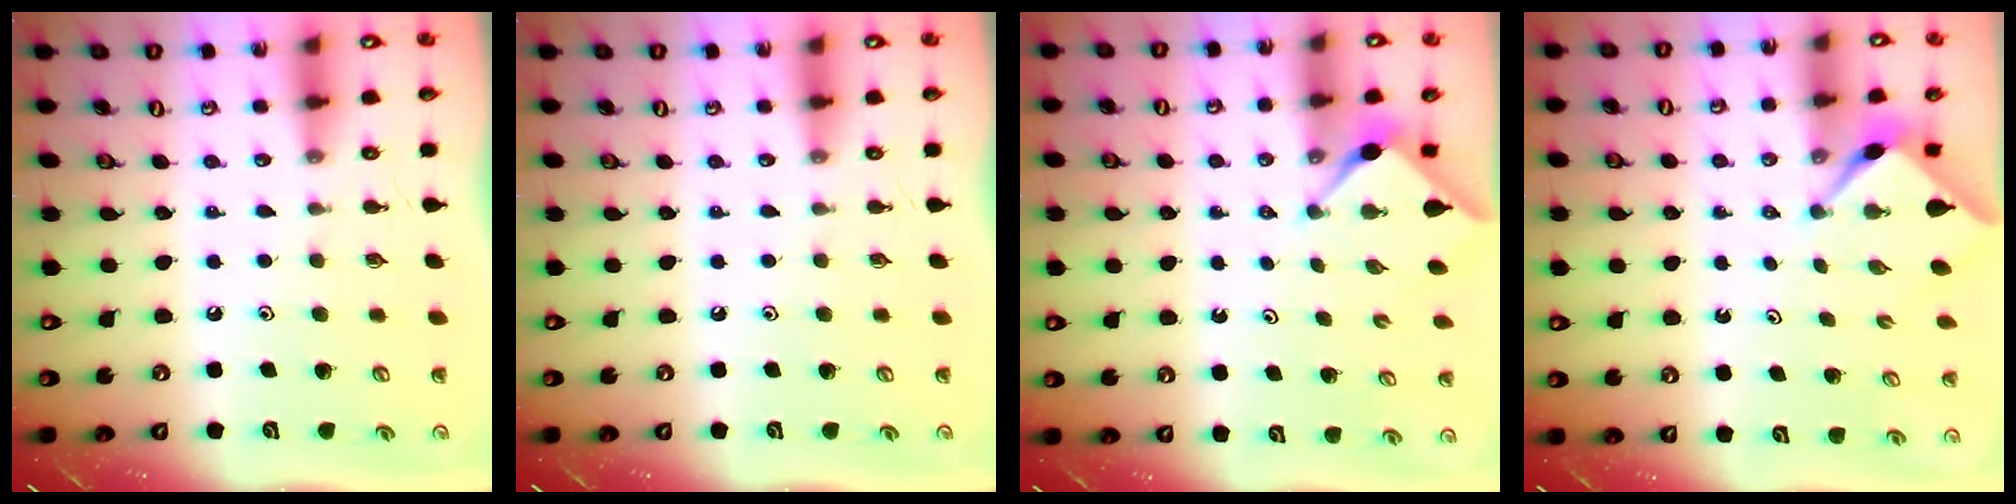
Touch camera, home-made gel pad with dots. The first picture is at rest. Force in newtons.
{"total": 0.0}
{"total": 2.8, "press": 2.8, "slide": 0.5}
{"total": 2.8, "press": 2.8, "slide": 0.4}